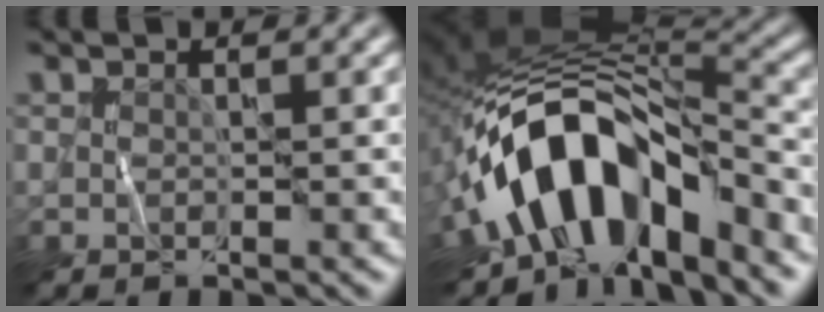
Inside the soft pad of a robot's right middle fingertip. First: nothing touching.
{"total": 12.4, "force": [-5.2, 6.7, 9.0], "torque": [-0.137, 0.012, -0.099]}